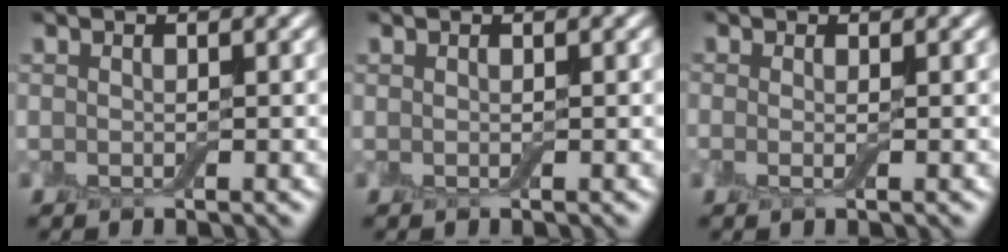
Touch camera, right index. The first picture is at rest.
{"total": 0.0}
{"total": 0.6, "force": [-0.4, 0.0, 0.5], "torque": [-0.009, -0.006, -0.008]}